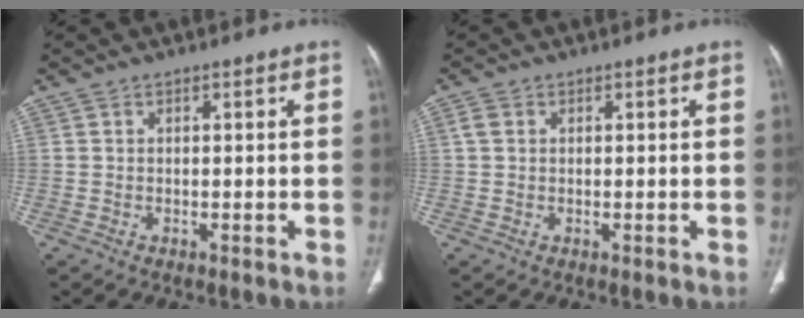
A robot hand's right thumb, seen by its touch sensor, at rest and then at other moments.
{"total": 1.6, "force": [0.4, 1.2, 1.0], "torque": [-0.021, 0.005, 0.009]}